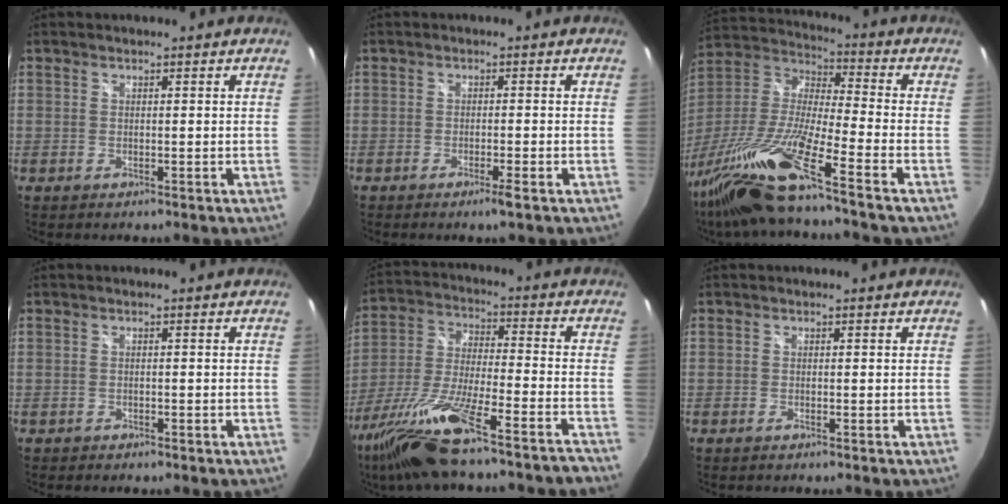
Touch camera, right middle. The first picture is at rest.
{"total": 2.1, "force": [-1.4, -0.3, 1.6], "torque": [-0.033, -0.002, -0.023]}
{"total": 19.8, "force": [-13.9, -0.5, 14.1], "torque": [-0.268, -0.047, -0.268]}
{"total": 1.0, "force": [-0.9, 0.4, 0.3], "torque": [-0.010, 0.000, -0.013]}
{"total": 19.5, "force": [-15.4, 0.9, 11.9], "torque": [-0.245, -0.043, -0.268]}
{"total": 0.6, "force": [-0.4, 0.0, 0.4], "torque": [-0.005, -0.001, -0.010]}